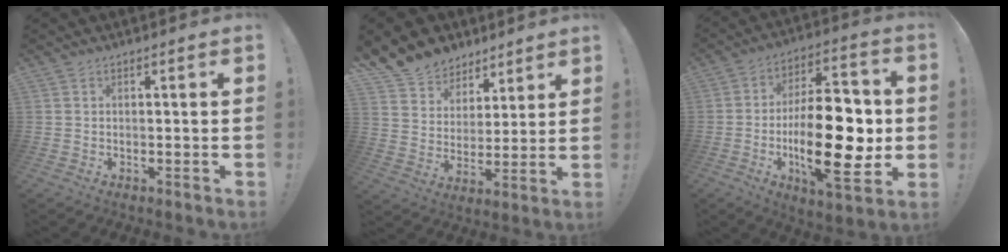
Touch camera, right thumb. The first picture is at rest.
{"total": 11.0, "force": [7.9, 7.4, 1.5], "torque": [-0.040, -0.062, 0.157]}
{"total": 26.2, "force": [-3.6, 11.9, 23.1], "torque": [-0.380, 0.012, -0.054]}